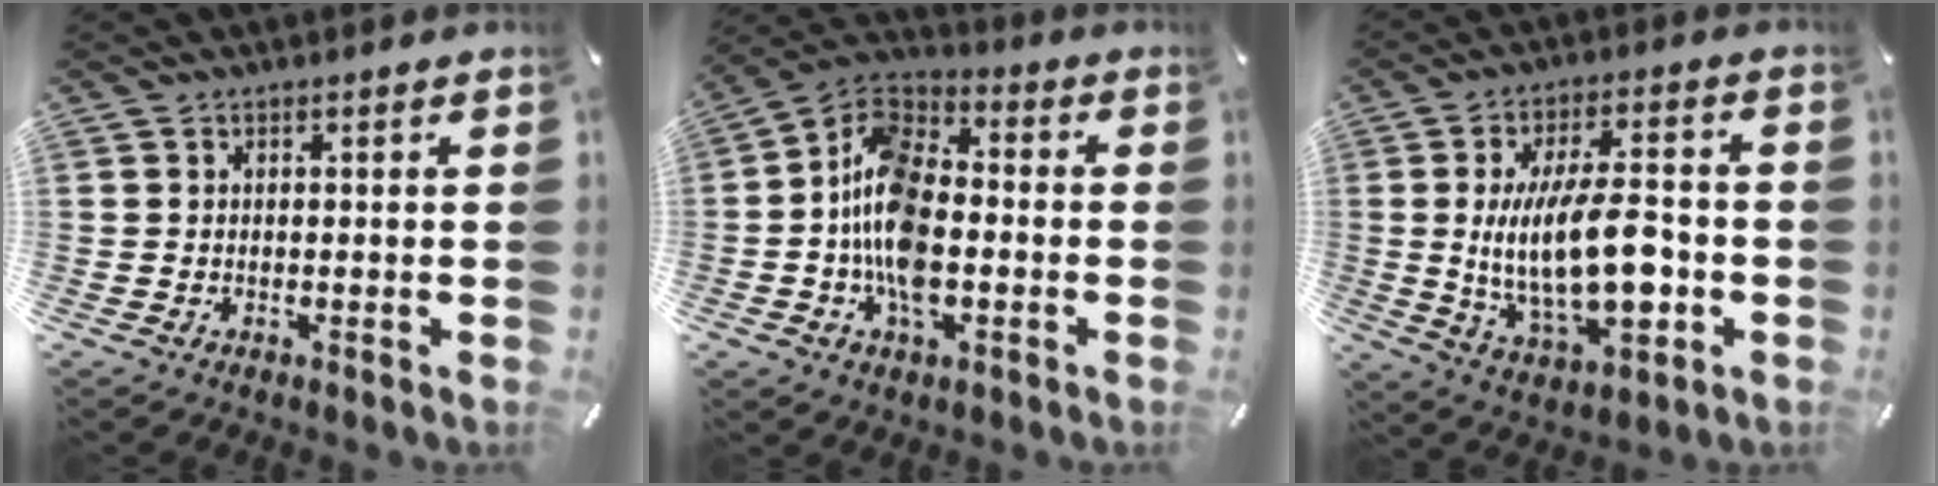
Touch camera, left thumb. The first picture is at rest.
{"total": 14.5, "force": [-4.2, 9.0, 10.5], "torque": [-0.228, 0.017, -0.079]}
{"total": 19.4, "force": [-1.6, 8.7, 17.3], "torque": [-0.318, -0.009, -0.025]}